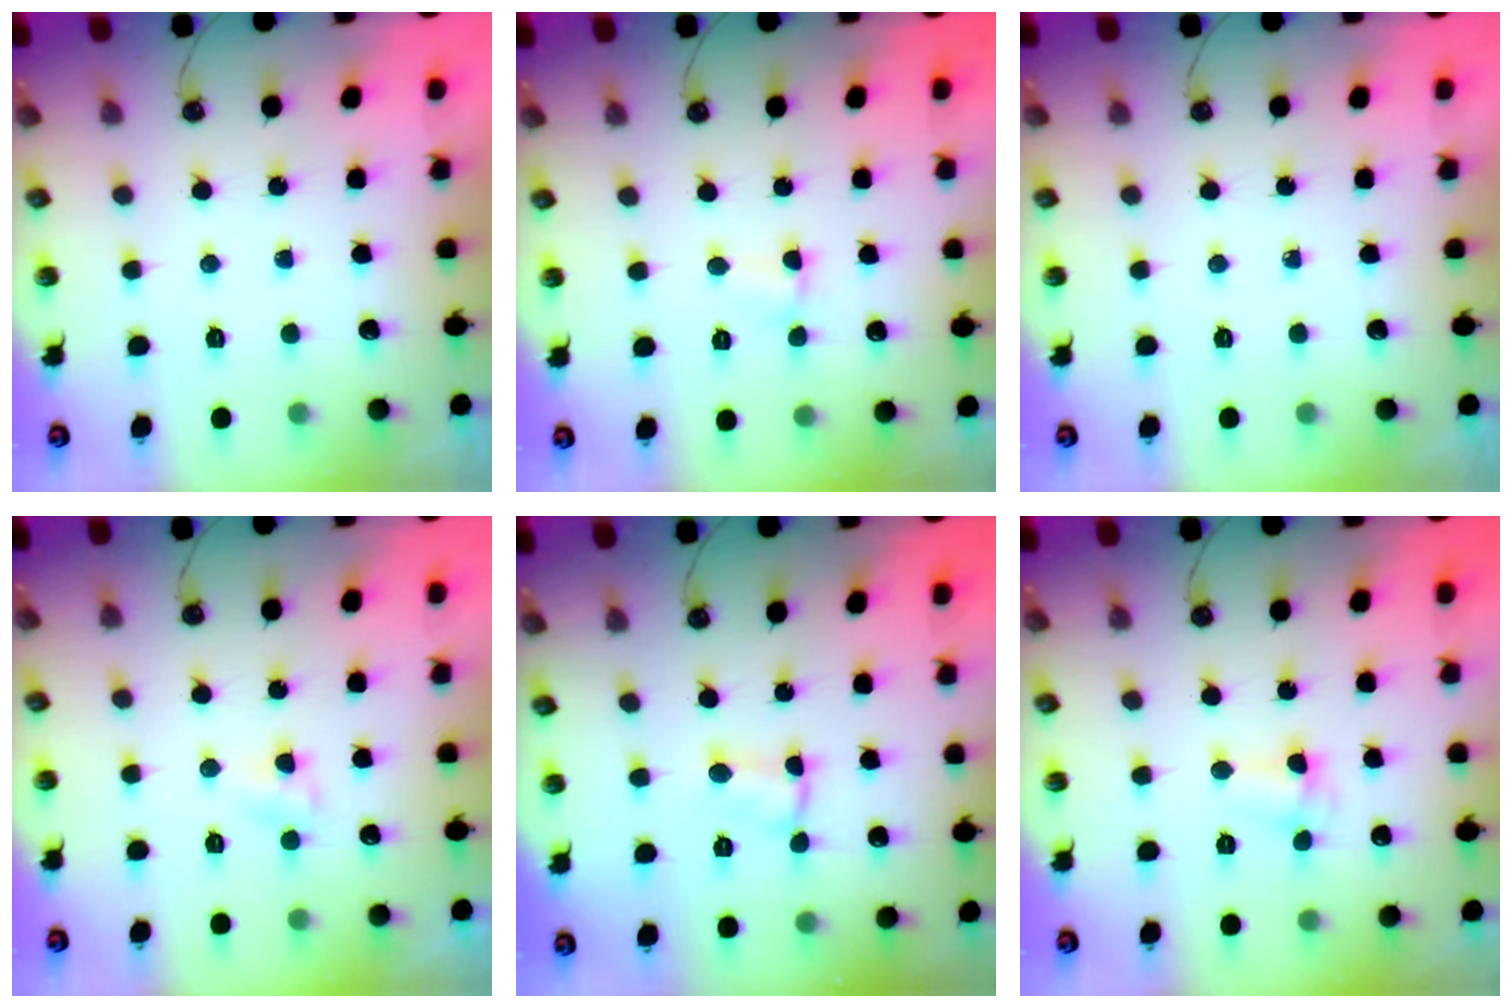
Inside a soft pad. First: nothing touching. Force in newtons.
{"total": 1.1, "press": 1.0, "slide": 0.3}
{"total": 0.0}
{"total": 2.8, "press": 2.8, "slide": 0.3}
{"total": 1.7, "press": 1.6, "slide": 0.5}
{"total": 3.4, "press": 3.3, "slide": 0.8}